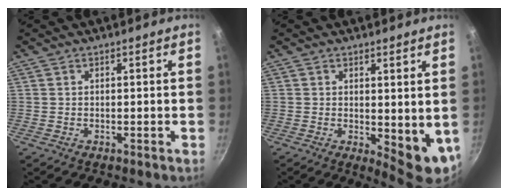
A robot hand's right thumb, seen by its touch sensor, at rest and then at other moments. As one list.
[{"total": 7.5, "force": [0.8, 3.4, 6.6], "torque": [-0.078, -0.019, 0.018]}]